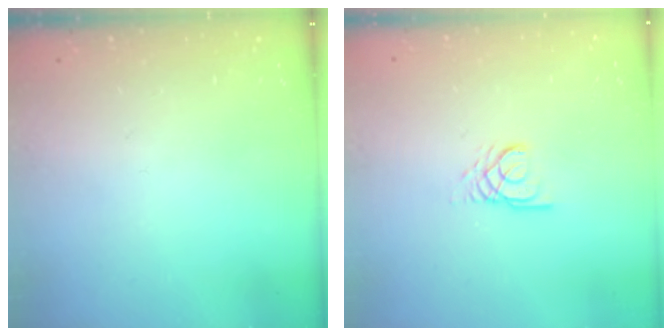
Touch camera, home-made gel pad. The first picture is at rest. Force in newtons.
{"total": 2.6, "press": 2.6, "slide": 0.1}